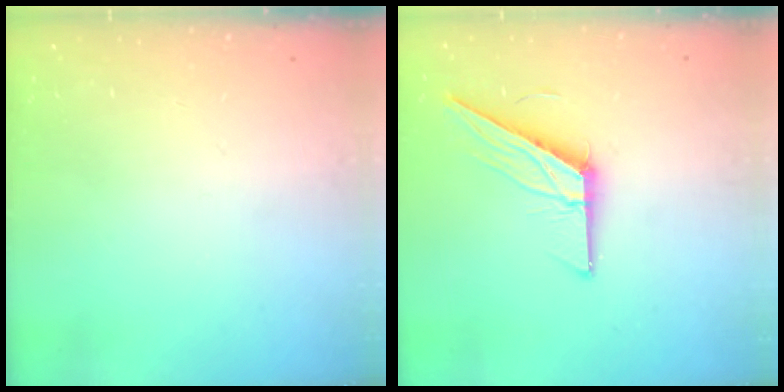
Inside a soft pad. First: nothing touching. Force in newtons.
{"total": 11.5, "press": 11.5, "slide": 0.2}